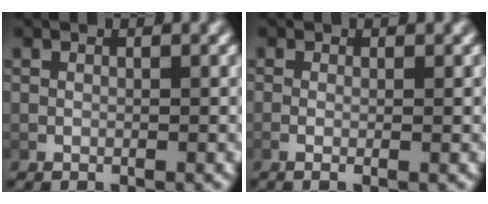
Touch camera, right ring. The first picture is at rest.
{"total": 1.1, "force": [-0.5, 0.1, 1.0], "torque": [-0.033, -0.013, -0.006]}